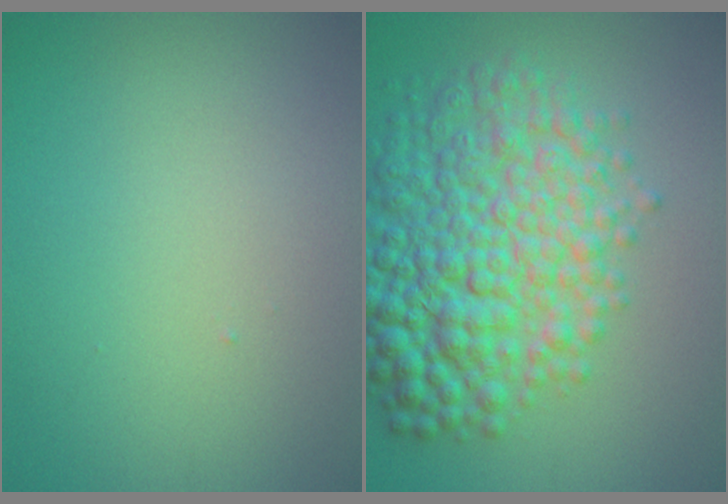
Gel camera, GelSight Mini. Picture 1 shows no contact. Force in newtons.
{"total": 9.7, "press": 9.7, "slide": 0.1}